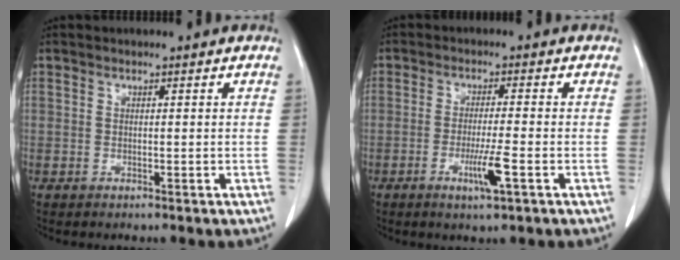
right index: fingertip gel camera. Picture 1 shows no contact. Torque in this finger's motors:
{"motor_torque": [-0.07, 0.11, 0.03, 0.02]}